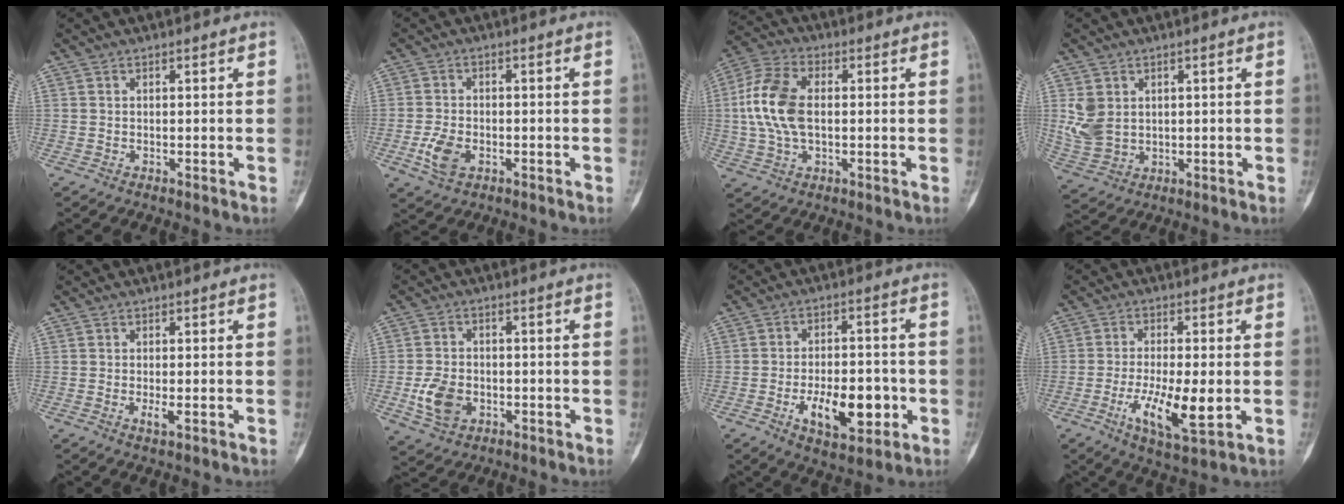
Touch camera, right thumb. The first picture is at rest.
{"total": 5.3, "force": [-1.9, 3.3, 3.8], "torque": [-0.079, 0.004, -0.034]}
{"total": 12.4, "force": [0.5, 7.4, 9.9], "torque": [-0.209, 0.017, 0.007]}
{"total": 6.8, "force": [1.7, 5.4, 3.7], "torque": [-0.068, -0.007, 0.052]}
{"total": 1.6, "force": [-0.4, 0.4, 1.5], "torque": [-0.026, -0.005, -0.009]}
{"total": 7.3, "force": [-1.9, 5.3, 4.7], "torque": [-0.080, 0.005, -0.031]}
{"total": 12.3, "force": [-3.7, 6.1, 10.0], "torque": [-0.139, 0.018, -0.053]}
{"total": 10.8, "force": [-2.4, 3.3, 10.0], "torque": [-0.176, -0.013, -0.037]}